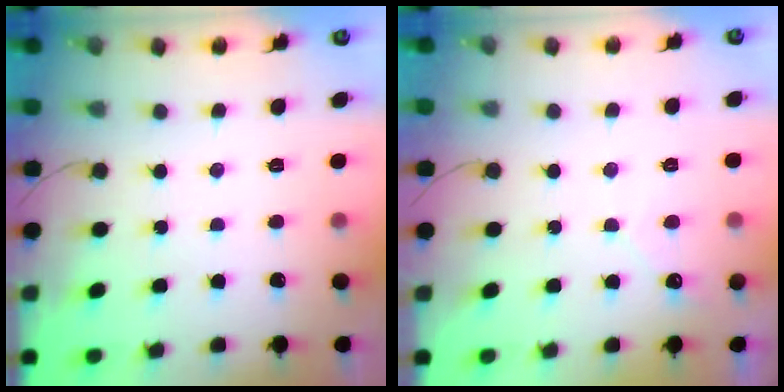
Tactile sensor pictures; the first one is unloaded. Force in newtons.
{"total": 2.7, "press": 2.7, "slide": 0.1}